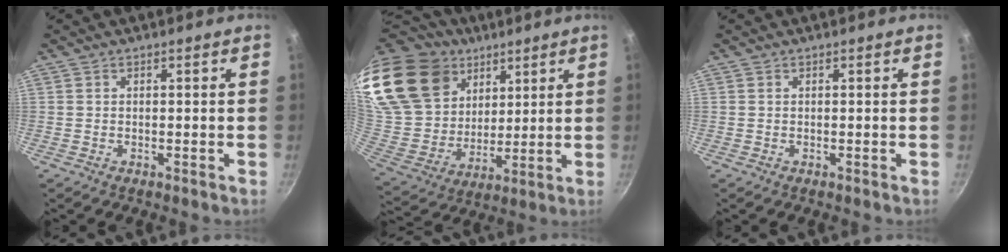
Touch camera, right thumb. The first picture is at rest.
{"total": 27.8, "force": [16.6, 18.7, 12.2], "torque": [-0.245, -0.045, 0.325]}
{"total": 0.0}